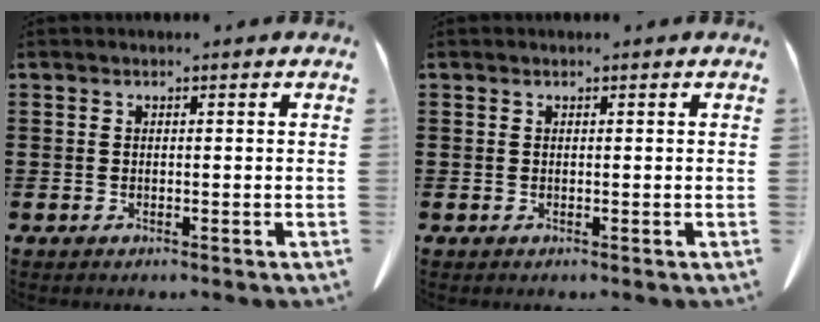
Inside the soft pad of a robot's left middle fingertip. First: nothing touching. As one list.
[{"total": 0.0}]